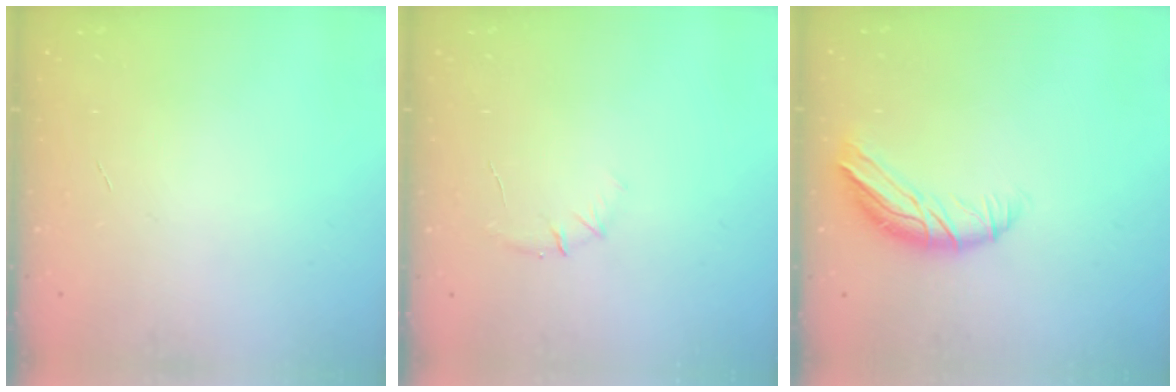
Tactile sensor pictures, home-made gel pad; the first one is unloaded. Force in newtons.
{"total": 5.1, "press": 4.9, "slide": 1.6}
{"total": 9.0, "press": 8.9, "slide": 1.2}